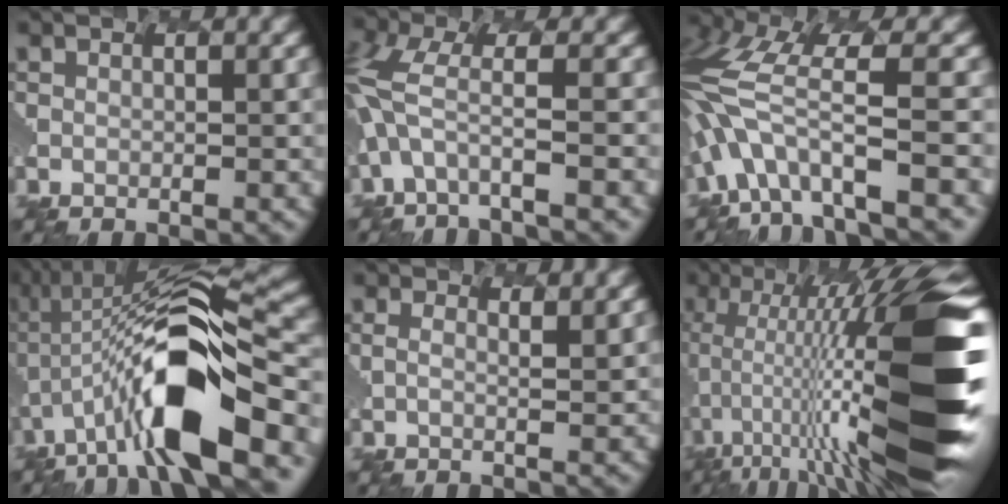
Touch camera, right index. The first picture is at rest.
{"total": 3.8, "force": [-0.7, 1.3, 3.5], "torque": [-0.121, 0.014, -0.030]}
{"total": 7.4, "force": [-2.6, 2.5, 6.4], "torque": [-0.169, 0.033, -0.053]}
{"total": 11.1, "force": [-3.5, 3.4, 10.0], "torque": [-0.200, 0.027, -0.074]}
{"total": 1.6, "force": [1.5, 0.4, 0.5], "torque": [0.000, 0.032, -0.012]}
{"total": 13.7, "force": [-2.2, 3.2, 13.1], "torque": [-0.238, 0.036, -0.057]}